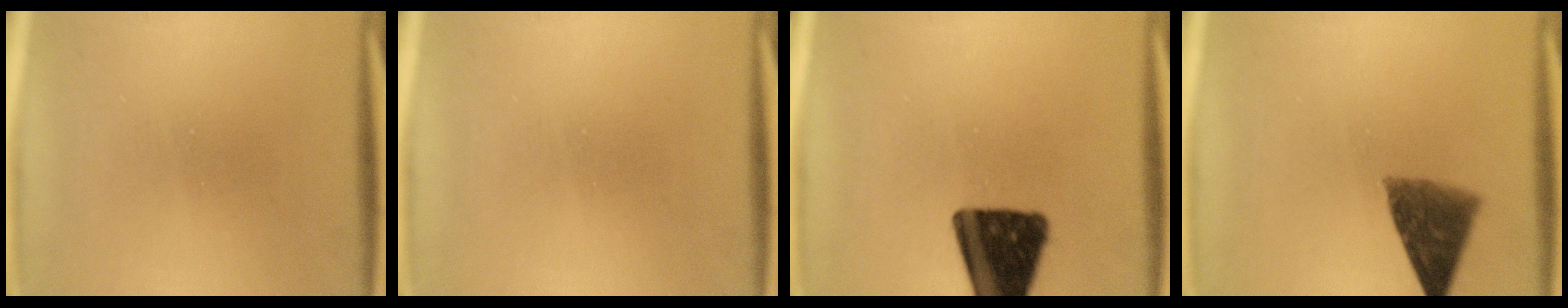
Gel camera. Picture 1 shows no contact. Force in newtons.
{"total": 0.0}
{"total": 17.7}
{"total": 8.2}